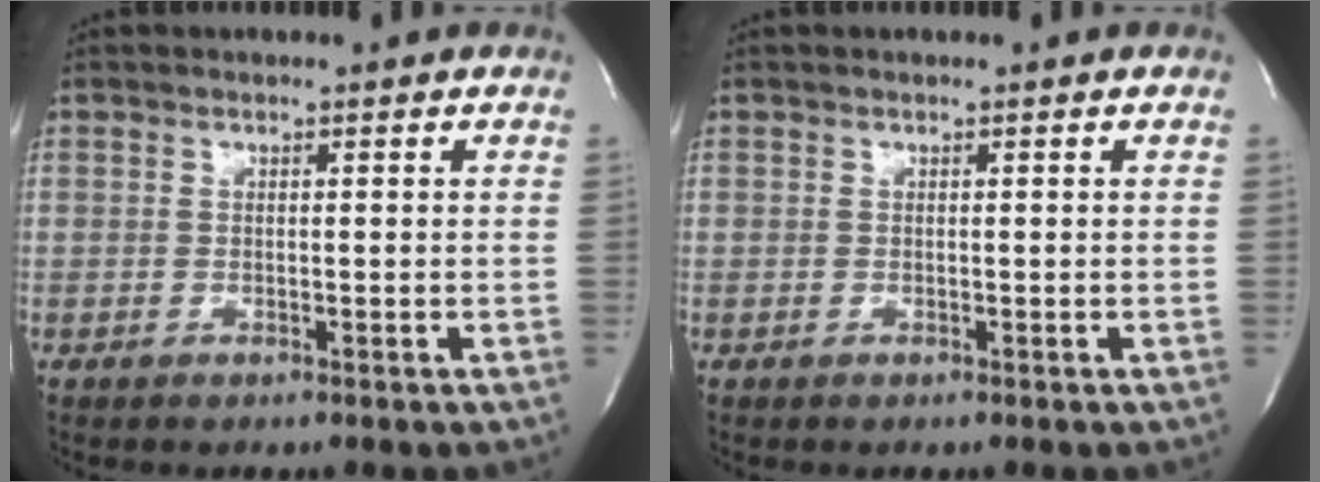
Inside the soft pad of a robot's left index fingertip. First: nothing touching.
{"total": 0.0}